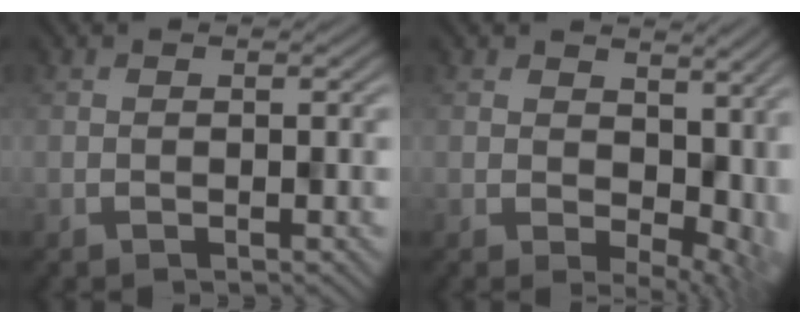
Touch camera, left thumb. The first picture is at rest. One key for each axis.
{"total": 7.7, "fx": 2.2, "fy": 5.3, "fz": 5.1, "tx": -0.078, "ty": -0.024, "tz": 0.062}